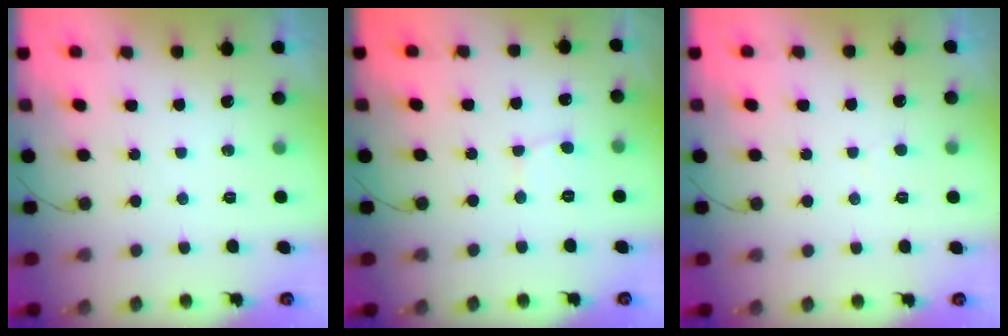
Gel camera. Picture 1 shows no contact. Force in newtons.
{"total": 2.1, "press": 2.1, "slide": 0.2}
{"total": 3.8, "press": 3.8, "slide": 0.4}